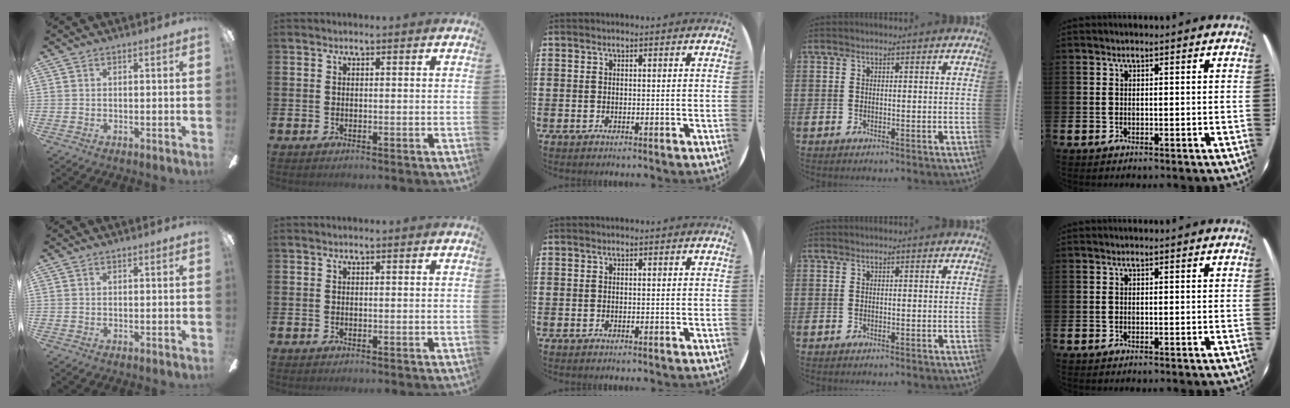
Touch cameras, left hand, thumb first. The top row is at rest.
{}